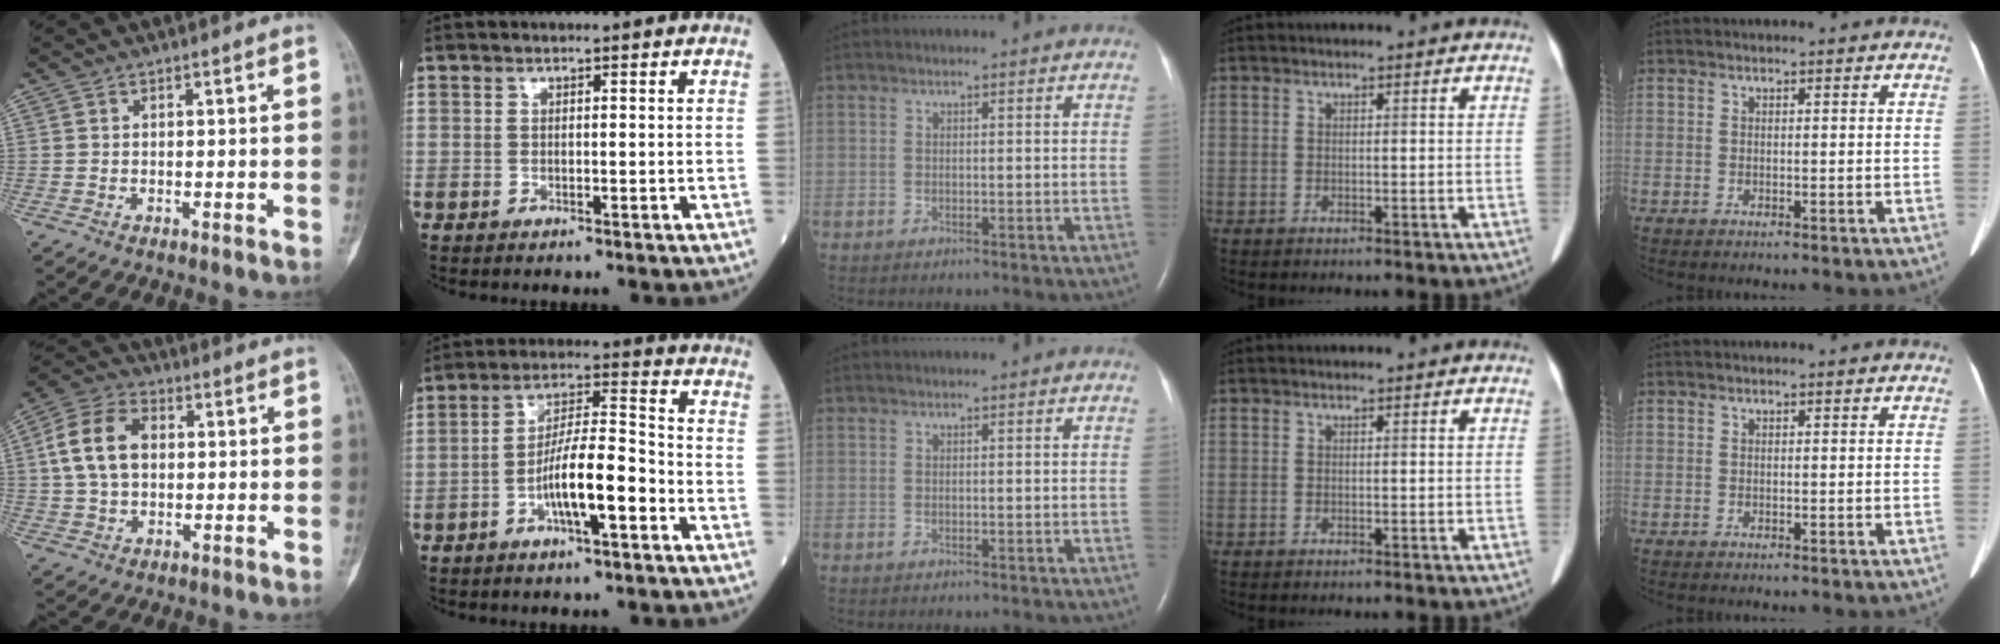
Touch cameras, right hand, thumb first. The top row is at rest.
{"thumb": {"total": 11.2, "force": [1.6, 7.6, 8.1], "torque": [-0.151, 0.019, 0.026]}, "index": {"total": 10.0, "force": [-3.8, 1.6, 9.1], "torque": [-0.167, 0.010, -0.068]}}